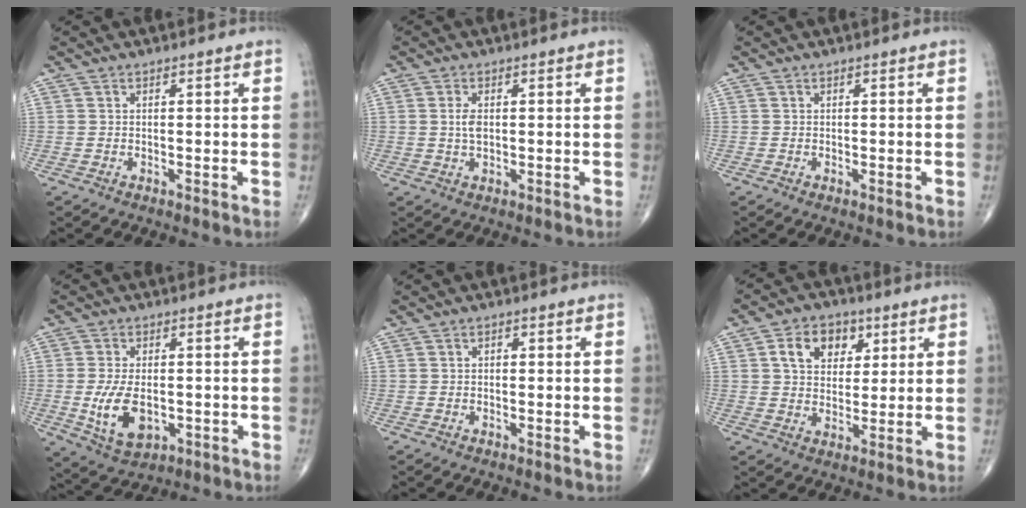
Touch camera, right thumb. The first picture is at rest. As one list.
[{"total": 2.8, "force": [0.3, 1.4, 2.3], "torque": [-0.047, -0.001, 0.004]}, {"total": 0.0}, {"total": 9.3, "force": [-1.8, 5.4, 7.4], "torque": [-0.131, -0.005, -0.018]}, {"total": 0.7, "force": [0.0, 0.5, 0.5], "torque": [-0.002, 0.003, -0.003]}, {"total": 9.2, "force": [3.4, 6.7, 5.4], "torque": [-0.054, -0.005, 0.055]}]